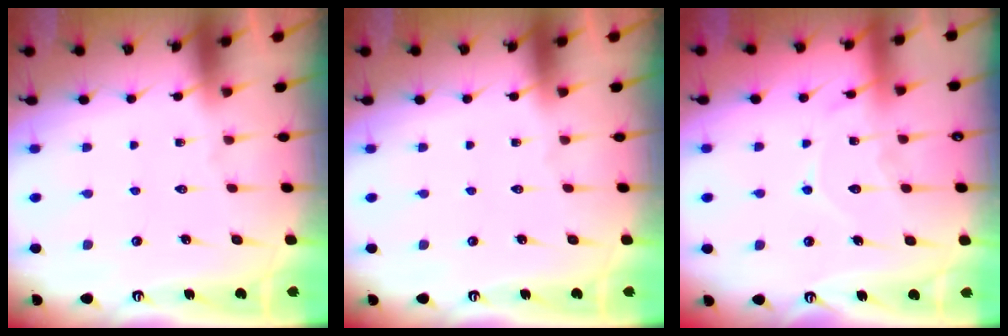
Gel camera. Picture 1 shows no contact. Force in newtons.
{"total": 0.0}
{"total": 10.8, "press": 10.8, "slide": 0.9}